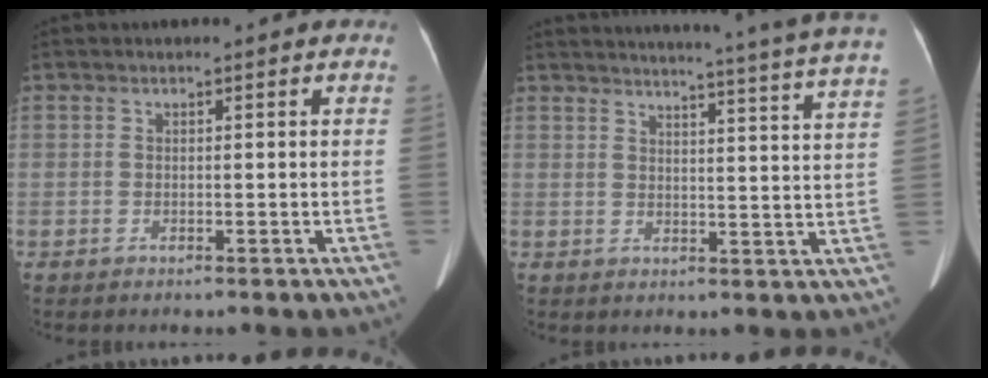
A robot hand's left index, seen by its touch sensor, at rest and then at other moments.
{"total": 23.2, "force": [21.3, -1.8, 9.0], "torque": [-0.133, -0.072, 0.246]}